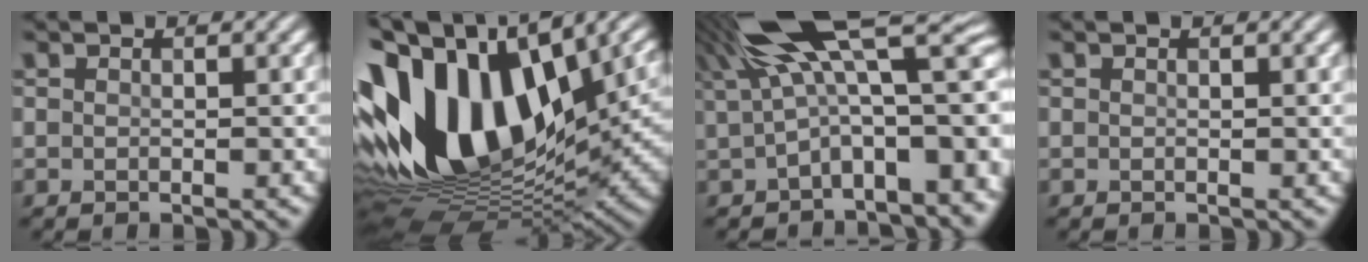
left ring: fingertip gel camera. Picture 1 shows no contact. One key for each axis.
{"total": 17.4, "fx": 2.8, "fy": 10.7, "fz": 13.5, "tx": -0.274, "ty": 0.017, "tz": 0.040}
{"total": 15.1, "fx": 4.3, "fy": 6.2, "fz": 13.1, "tx": -0.198, "ty": 0.010, "tz": 0.093}
{"total": 0.6, "fx": 0.4, "fy": 0.1, "fz": 0.5, "tx": -0.004, "ty": 0.005, "tz": 0.005}